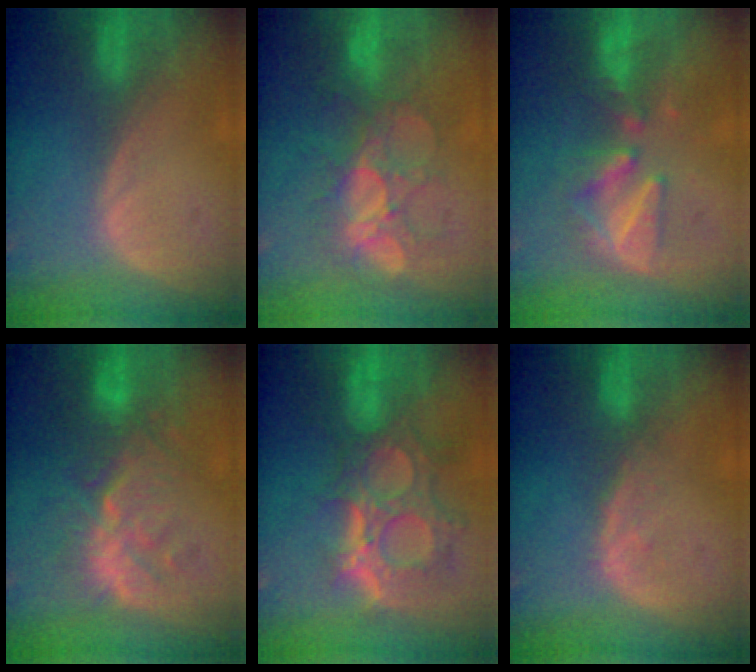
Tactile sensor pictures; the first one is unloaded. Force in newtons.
{"total": 8.3, "press": 8.0, "slide": 2.5}
{"total": 7.6, "press": 7.5, "slide": 1.5}
{"total": 9.1, "press": 8.9, "slide": 1.6}
{"total": 11.9, "press": 10.6, "slide": 5.2}
{"total": 1.9, "press": 1.9, "slide": 0.3}